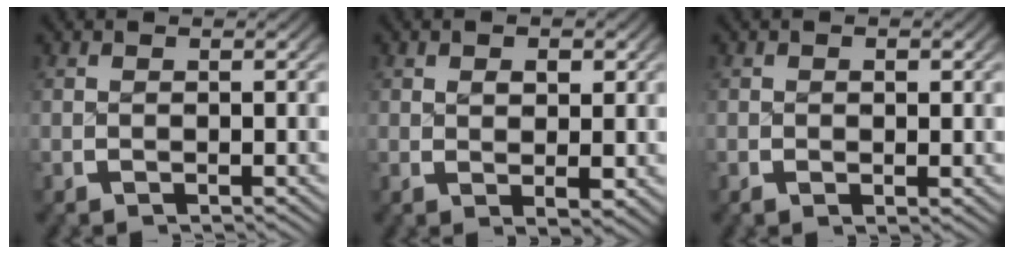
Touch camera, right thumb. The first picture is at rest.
{"total": 2.5, "force": [0.6, 1.3, 2.1], "torque": [-0.027, -0.007, 0.014]}
{"total": 1.0, "force": [0.1, 0.6, 0.8], "torque": [-0.011, -0.002, 0.003]}